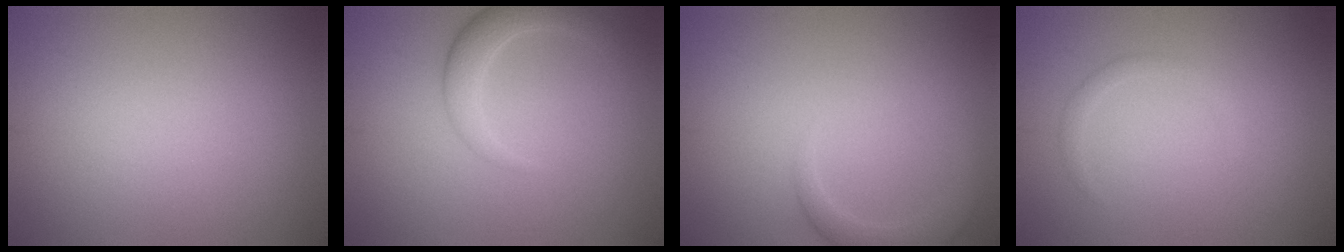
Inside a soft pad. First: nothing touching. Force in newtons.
{"total": 2.7, "press": 2.7, "slide": 0.1}
{"total": 2.4, "press": 2.4, "slide": 0.3}
{"total": 0.9, "press": 0.9, "slide": 0.1}